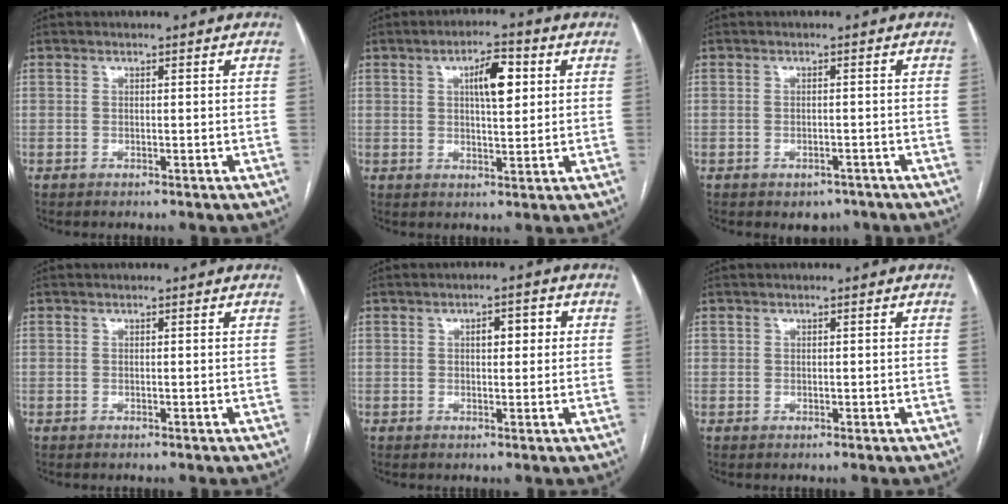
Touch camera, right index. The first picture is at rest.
{"total": 6.2, "force": [2.1, 1.7, 5.6], "torque": [-0.095, 0.011, 0.034]}
{"total": 2.7, "force": [-1.9, 1.7, 0.9], "torque": [-0.005, 0.003, -0.016]}
{"total": 0.0}
{"total": 3.1, "force": [0.8, 1.2, 2.8], "torque": [-0.043, 0.014, 0.011]}
{"total": 0.7, "force": [0.3, 0.6, 0.1], "torque": [0.005, 0.001, 0.004]}